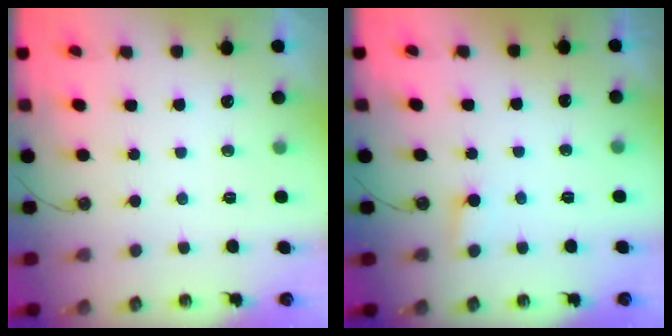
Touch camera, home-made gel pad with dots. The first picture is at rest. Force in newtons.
{"total": 3.1, "press": 3.1, "slide": 0.3}